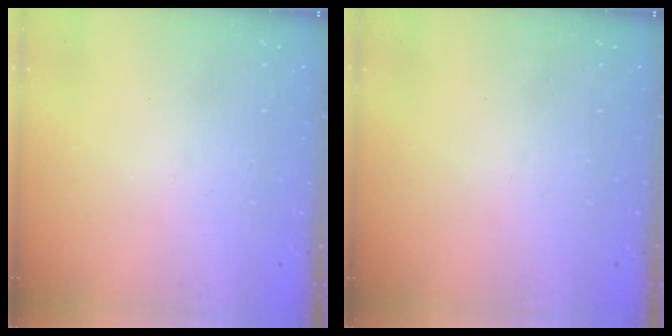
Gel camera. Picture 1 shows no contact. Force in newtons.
{"total": 0.0}